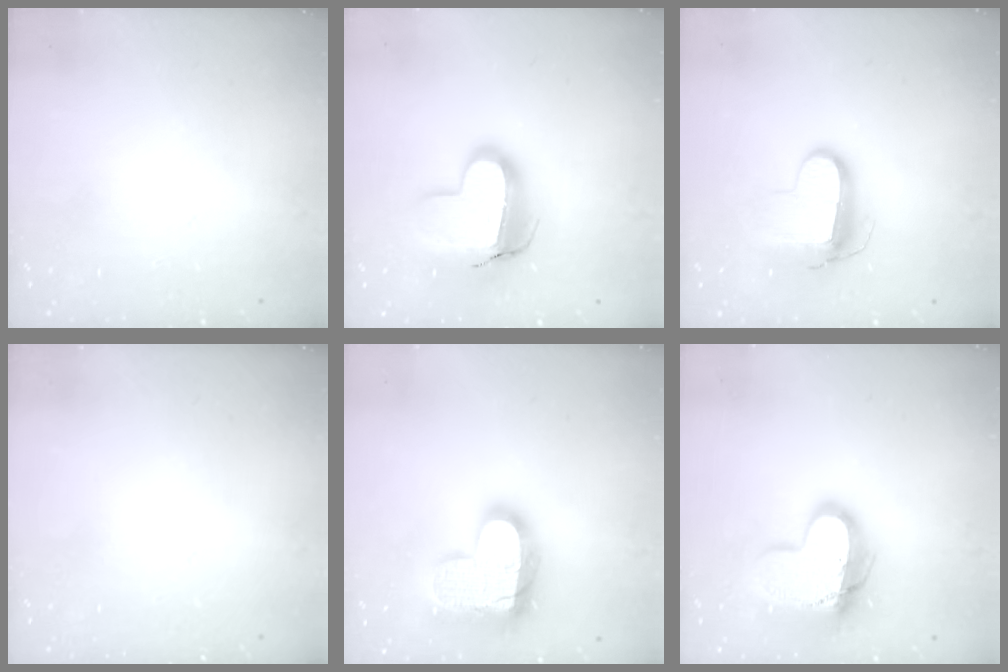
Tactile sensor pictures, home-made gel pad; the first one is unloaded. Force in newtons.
{"total": 14.1, "press": 14.1, "slide": 1.1}
{"total": 10.8, "press": 10.8, "slide": 0.9}
{"total": 0.0}
{"total": 23.7, "press": 23.7, "slide": 1.6}
{"total": 16.3, "press": 16.3, "slide": 1.3}